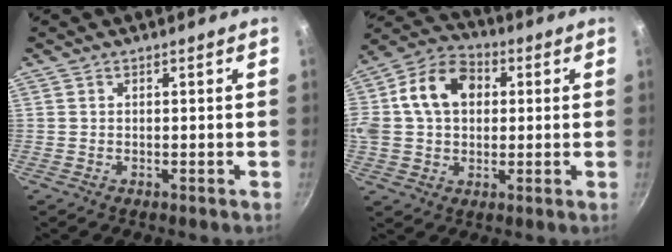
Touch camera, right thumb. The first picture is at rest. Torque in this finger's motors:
{"motor_torque": [1.04, 2.75, 1.33, -0.19, 0.17]}